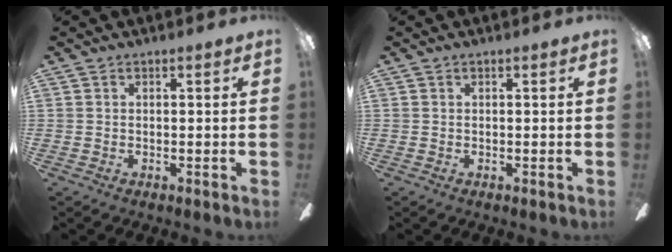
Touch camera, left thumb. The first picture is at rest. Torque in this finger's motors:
{"motor_torque": [-0.01, 0.01, 0.00, 0.00, 0.00]}